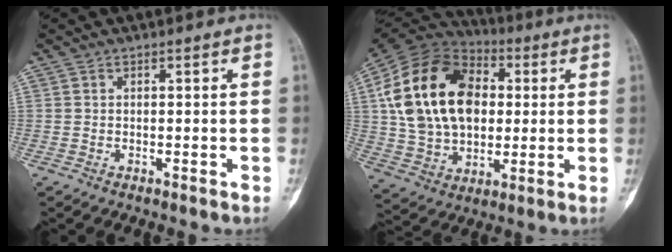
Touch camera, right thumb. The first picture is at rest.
{"total": 24.7, "force": [3.7, 17.0, 17.5], "torque": [-0.312, 0.019, 0.067]}